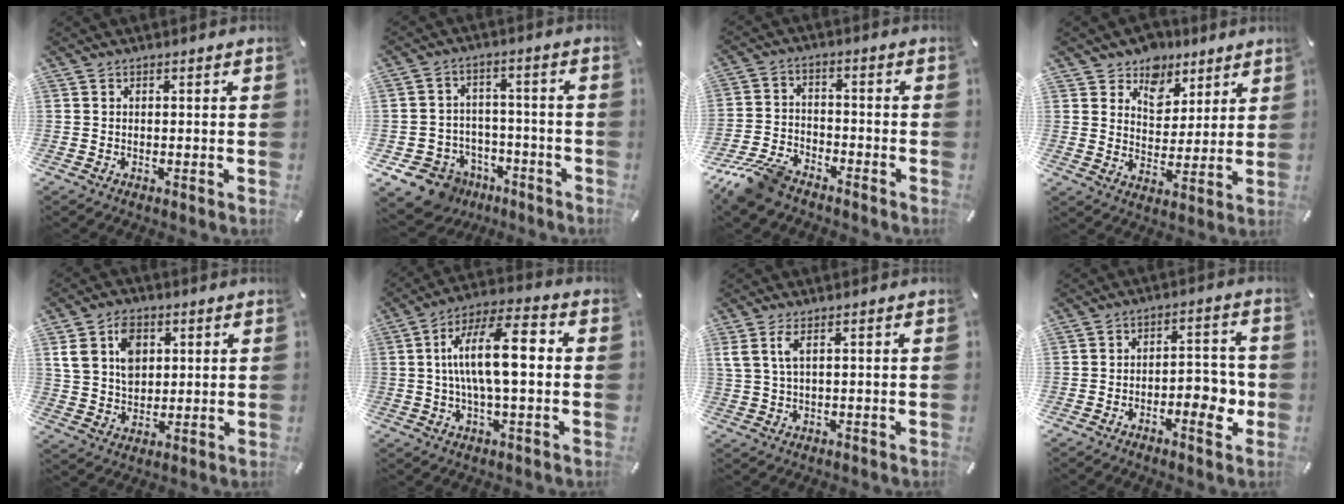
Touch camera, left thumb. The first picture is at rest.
{"total": 9.7, "force": [-5.9, 7.3, 2.3], "torque": [-0.053, 0.042, -0.101]}
{"total": 9.7, "force": [-7.9, 4.0, 4.0], "torque": [-0.086, 0.036, -0.153]}
{"total": 8.5, "force": [5.7, 6.2, 0.5], "torque": [-0.013, -0.053, 0.105]}
{"total": 9.9, "force": [3.3, 7.7, 5.3], "torque": [-0.112, 0.006, 0.058]}
{"total": 14.9, "force": [1.1, 5.2, 13.9], "torque": [-0.256, 0.006, 0.017]}
{"total": 4.0, "force": [1.6, 1.2, 3.4], "torque": [-0.080, 0.000, 0.024]}
{"total": 8.1, "force": [-3.0, 3.9, 6.4], "torque": [-0.081, 0.014, -0.049]}